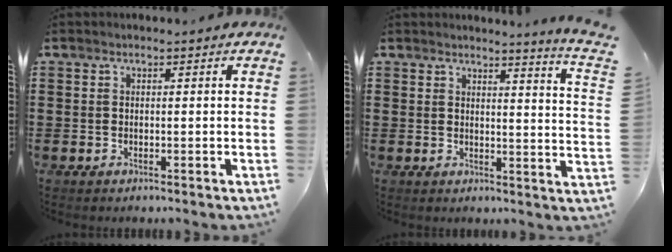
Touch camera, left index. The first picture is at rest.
{"total": 3.1, "force": [2.7, -1.4, 0.8], "torque": [-0.027, -0.028, 0.041]}